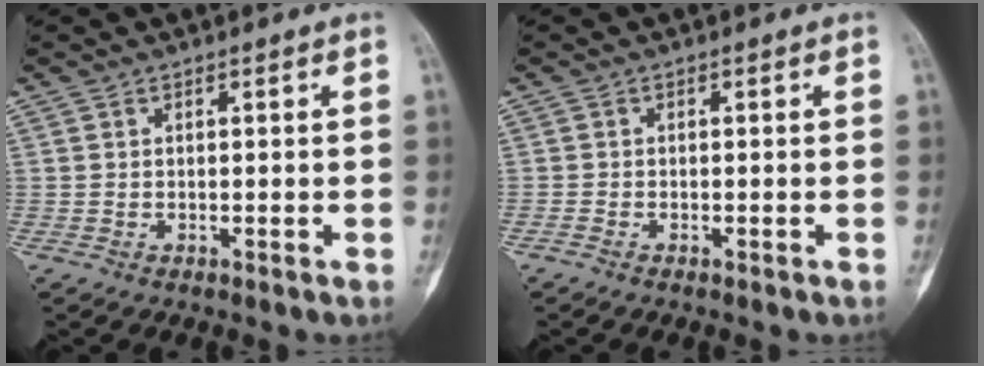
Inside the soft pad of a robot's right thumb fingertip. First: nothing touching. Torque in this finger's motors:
{"motor_torque": [-0.40, -0.10, 0.16, 0.00, -0.09]}